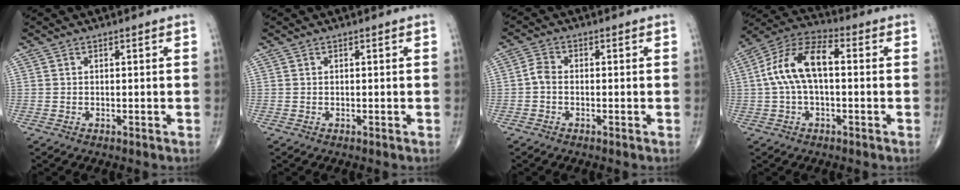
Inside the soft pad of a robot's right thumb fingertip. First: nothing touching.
{"total": 0.0}
{"total": 2.3, "force": [-0.6, 1.5, 1.7], "torque": [-0.031, 0.007, -0.021]}
{"total": 12.4, "force": [0.7, 6.2, 10.7], "torque": [-0.212, 0.042, 0.003]}